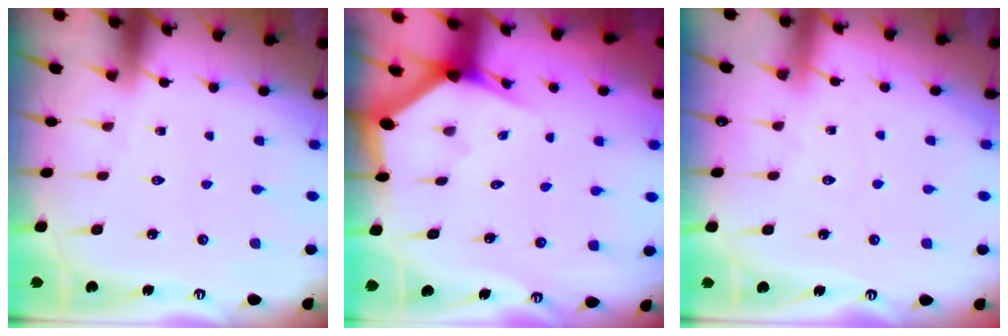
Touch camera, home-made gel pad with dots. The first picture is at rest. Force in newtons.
{"total": 2.6, "press": 2.6, "slide": 0.2}
{"total": 2.4, "press": 2.4, "slide": 0.3}